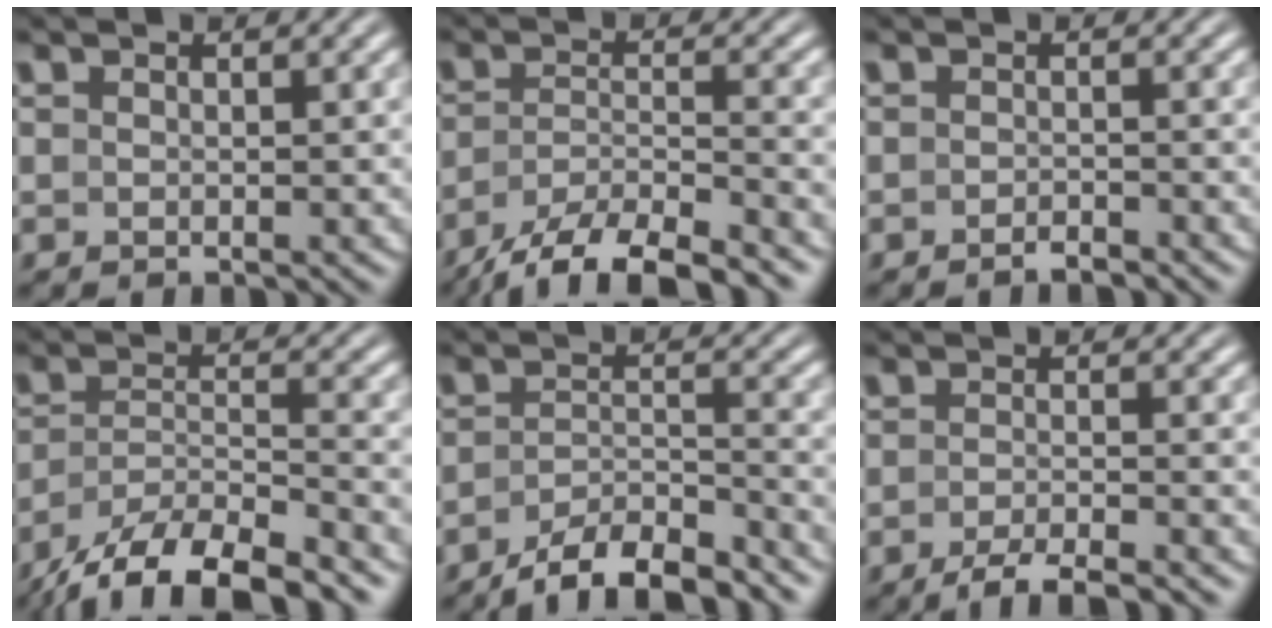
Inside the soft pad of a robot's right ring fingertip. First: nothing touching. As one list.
[{"total": 8.0, "force": [-6.1, 3.1, 4.1], "torque": [-0.069, -0.022, -0.086]}, {"total": 1.7, "force": [-1.7, -0.2, 0.2], "torque": [-0.004, -0.004, -0.027]}, {"total": 9.5, "force": [-6.9, 4.7, 4.5], "torque": [-0.081, -0.024, -0.103]}, {"total": 7.5, "force": [-6.6, 2.5, 2.7], "torque": [-0.043, -0.020, -0.099]}, {"total": 3.9, "force": [-3.5, 0.5, 1.7], "torque": [-0.029, -0.009, -0.054]}]